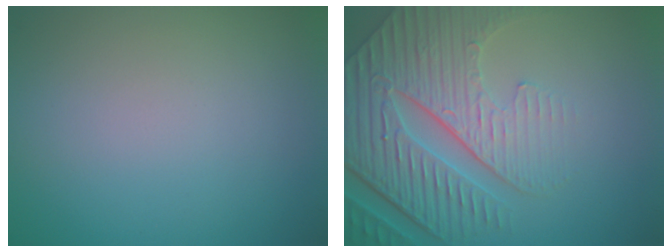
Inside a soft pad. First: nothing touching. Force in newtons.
{"total": 7.3, "press": 5.9, "slide": 4.3}